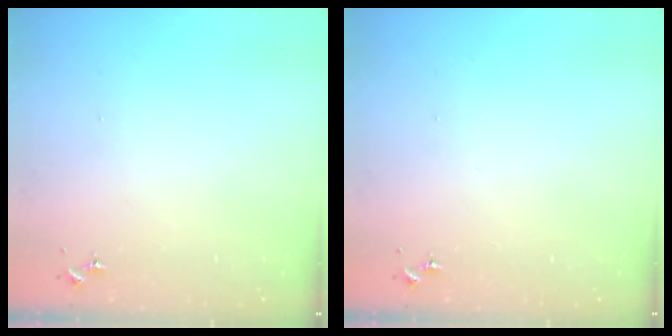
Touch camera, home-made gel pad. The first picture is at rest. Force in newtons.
{"total": 0.0}